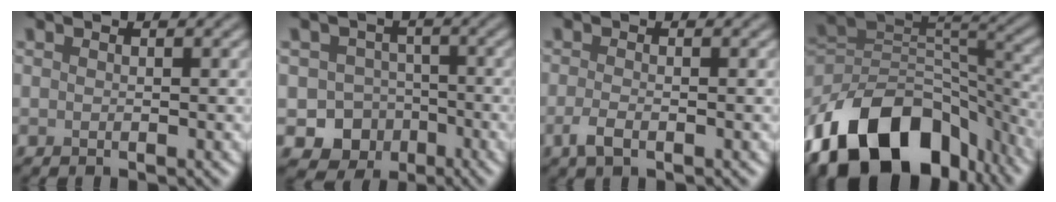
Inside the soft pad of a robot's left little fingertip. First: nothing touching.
{"total": 7.8, "force": [-3.4, 6.8, 1.7], "torque": [0.001, -0.020, -0.065]}
{"total": 1.7, "force": [-0.8, 0.6, 1.3], "torque": [-0.031, -0.004, -0.020]}
{"total": 16.1, "force": [-9.9, 9.7, 8.1], "torque": [-0.158, 0.004, -0.168]}